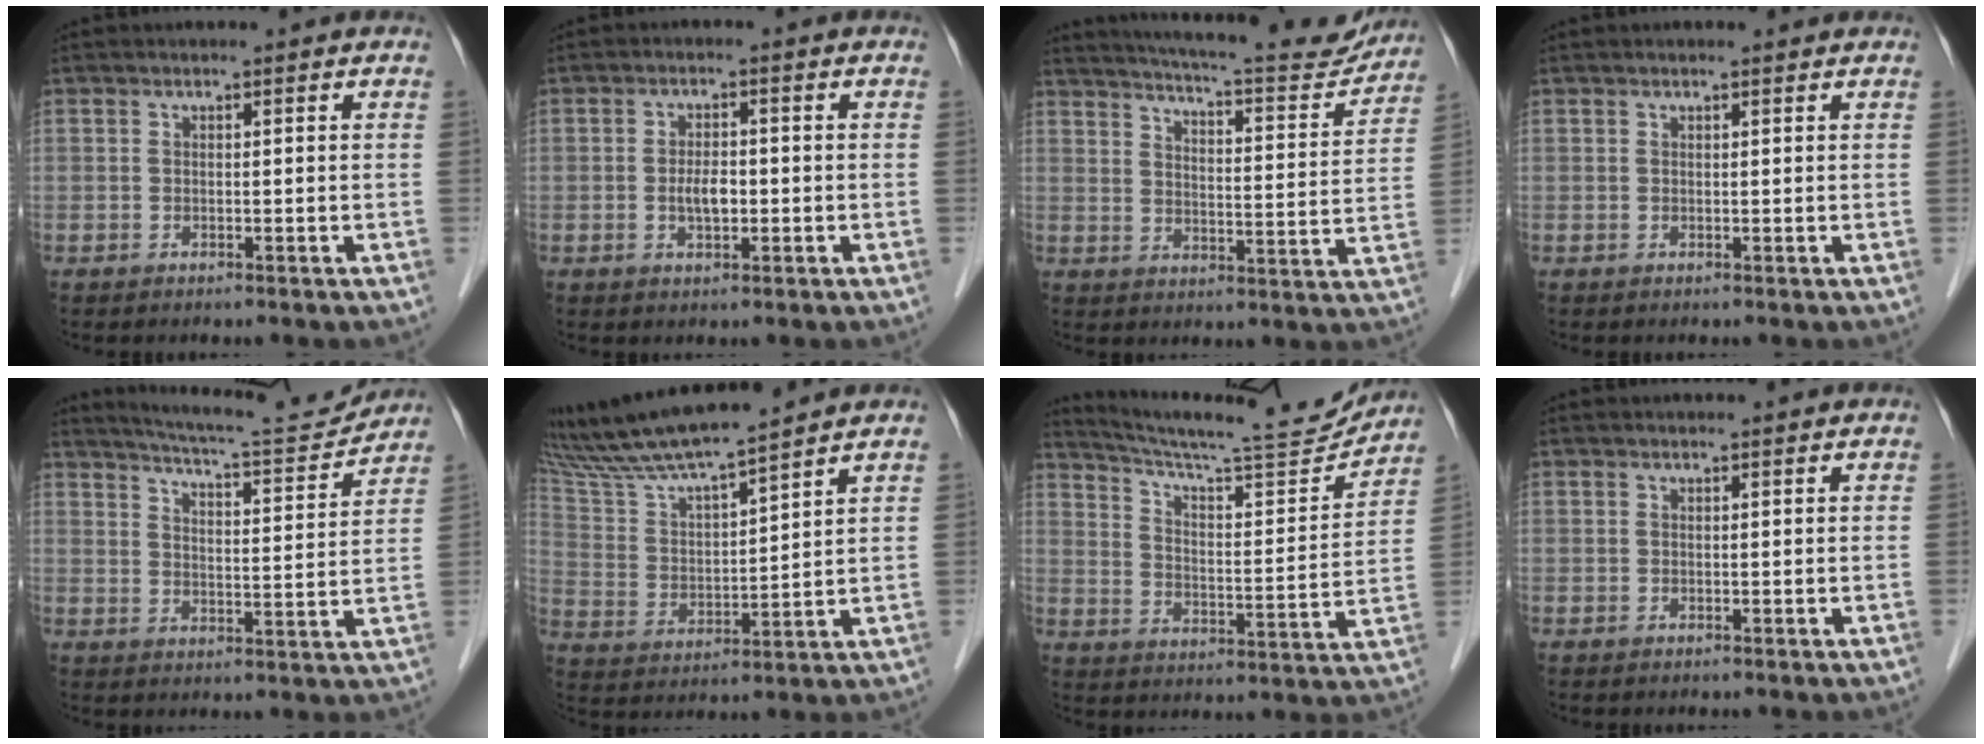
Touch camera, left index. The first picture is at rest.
{"total": 3.2, "force": [-0.6, 1.4, 2.8], "torque": [-0.053, 0.001, -0.011]}
{"total": 18.7, "force": [17.4, 2.3, 6.7], "torque": [-0.102, -0.030, 0.224]}
{"total": 1.0, "force": [0.9, 0.1, 0.4], "torque": [-0.009, 0.010, 0.014]}
{"total": 12.9, "force": [12.4, 0.2, 3.6], "torque": [-0.060, -0.006, 0.173]}
{"total": 13.2, "force": [12.1, -0.4, 5.4], "torque": [-0.115, 0.011, 0.228]}
{"total": 18.5, "force": [17.6, 0.4, 5.7], "torque": [-0.100, -0.043, 0.250]}
{"total": 1.0, "force": [0.9, 0.0, 0.3], "torque": [-0.006, 0.007, 0.013]}